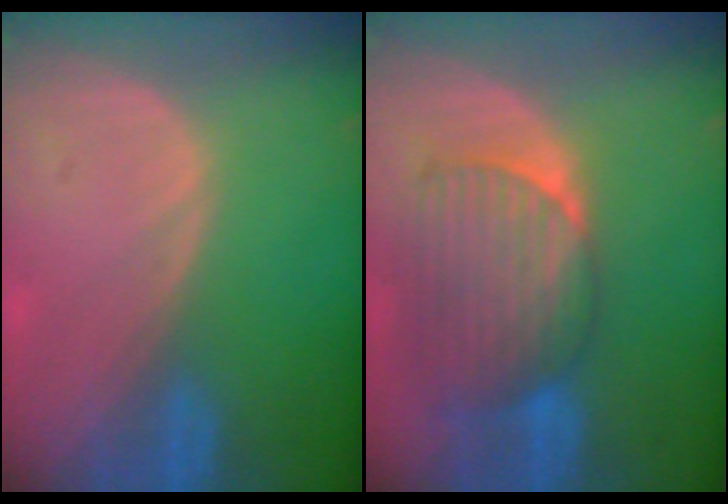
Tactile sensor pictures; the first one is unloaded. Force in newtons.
{"total": 9.0, "press": 8.4, "slide": 3.3}